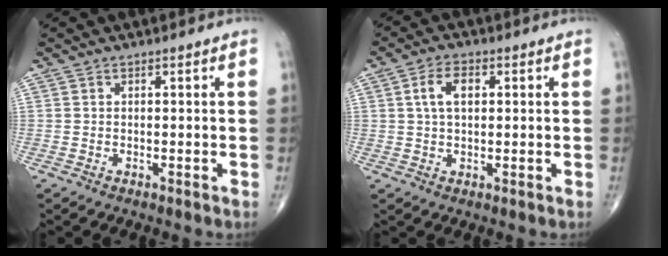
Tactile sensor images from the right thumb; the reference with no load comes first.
{"total": 5.3, "force": [1.2, 2.9, 4.2], "torque": [-0.079, 0.008, 0.021]}